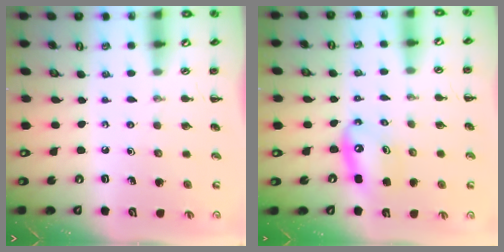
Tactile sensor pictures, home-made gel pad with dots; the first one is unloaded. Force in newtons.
{"total": 10.0, "press": 9.7, "slide": 2.5}